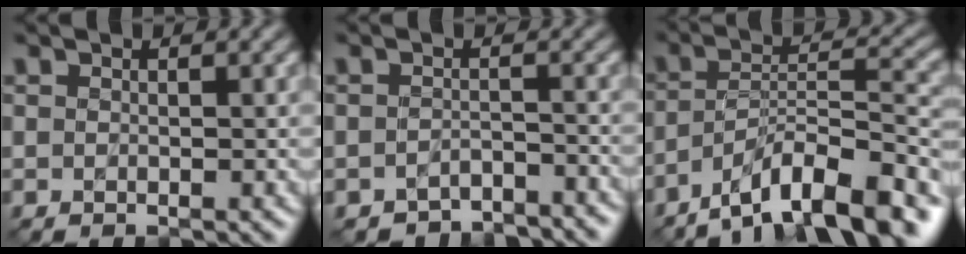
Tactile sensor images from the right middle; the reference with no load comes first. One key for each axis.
{"total": 3.3, "fx": -3.1, "fy": 0.9, "fz": 0.4, "tx": -0.006, "ty": -0.004, "tz": -0.045}
{"total": 11.8, "fx": -8.6, "fy": 3.1, "fz": 7.5, "tx": -0.113, "ty": 0.017, "tz": -0.155}